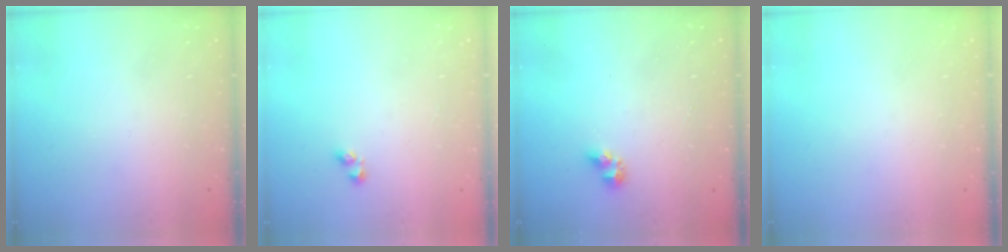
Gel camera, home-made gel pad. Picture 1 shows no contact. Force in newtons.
{"total": 2.9, "press": 2.6, "slide": 1.3}
{"total": 5.3, "press": 5.3, "slide": 0.3}
{"total": 0.0}